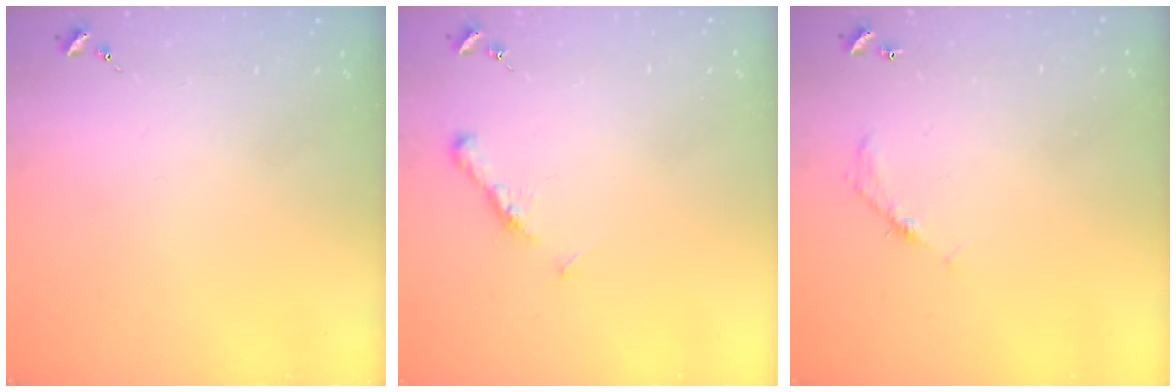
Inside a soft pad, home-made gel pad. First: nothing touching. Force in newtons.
{"total": 6.8, "press": 6.7, "slide": 0.6}
{"total": 5.8, "press": 5.8, "slide": 0.2}